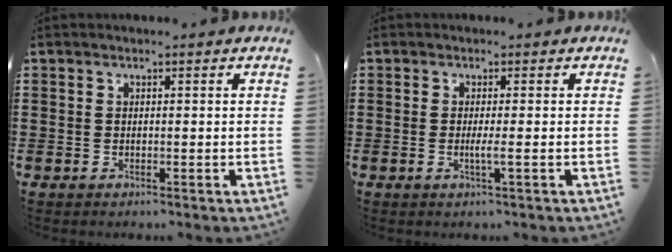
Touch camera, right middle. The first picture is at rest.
{"total": 1.8, "force": [-0.3, -0.2, 1.8], "torque": [-0.032, -0.003, -0.008]}